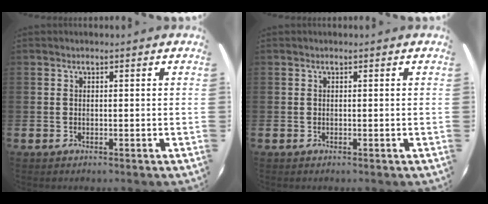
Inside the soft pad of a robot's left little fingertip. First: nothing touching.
{"total": 0.0}